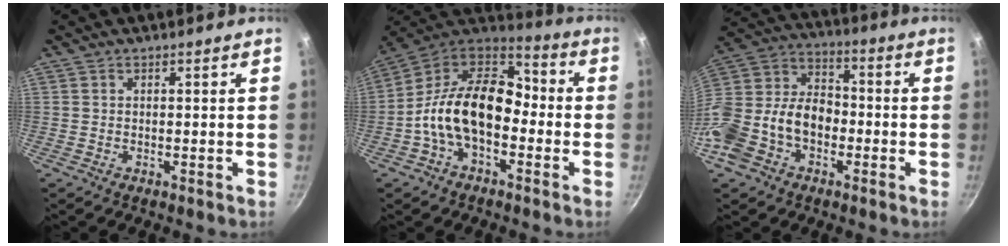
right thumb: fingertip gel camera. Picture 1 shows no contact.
{"total": 18.1, "force": [-3.6, 11.5, 13.5], "torque": [-0.207, 0.056, -0.088]}
{"total": 19.8, "force": [-5.4, 14.2, 12.6], "torque": [-0.234, 0.064, -0.111]}